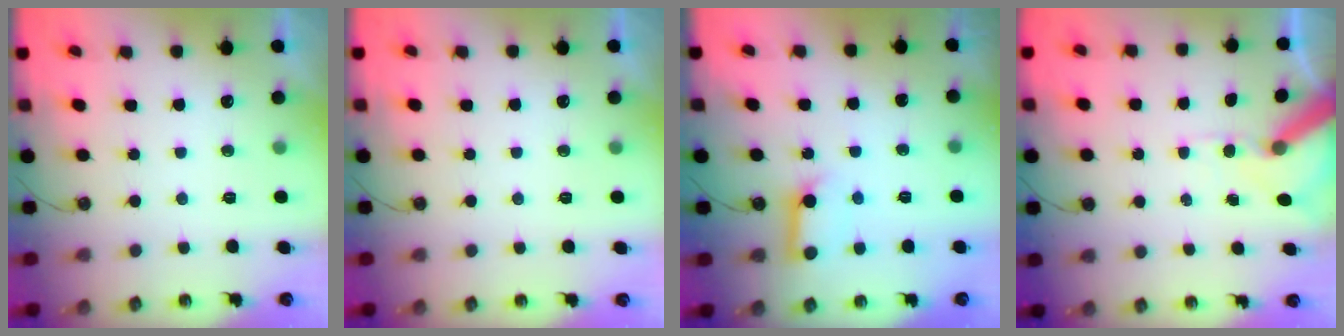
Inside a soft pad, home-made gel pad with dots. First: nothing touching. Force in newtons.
{"total": 0.0}
{"total": 9.3, "press": 9.2, "slide": 1.0}
{"total": 10.7, "press": 10.6, "slide": 1.4}